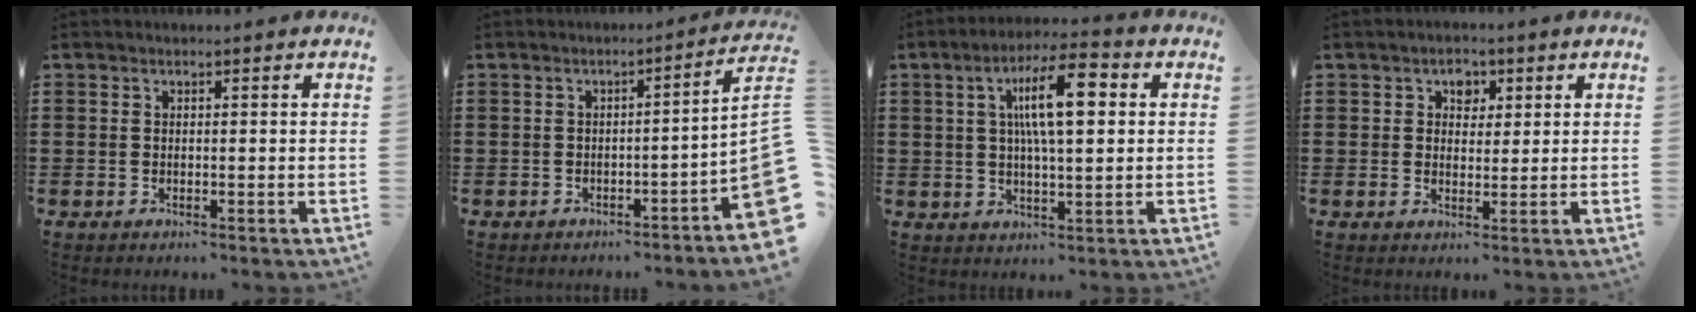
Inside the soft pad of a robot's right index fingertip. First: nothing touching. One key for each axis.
{"total": 4.4, "fx": -1.8, "fy": 0.2, "fz": 4.0, "tx": -0.067, "ty": -0.017, "tz": -0.033}
{"total": 10.4, "fx": 2.5, "fy": 2.9, "fz": 9.7, "tx": -0.190, "ty": 0.008, "tz": 0.034}
{"total": 2.9, "fx": 1.3, "fy": 2.3, "fz": 1.3, "tx": -0.027, "ty": 0.007, "tz": 0.019}